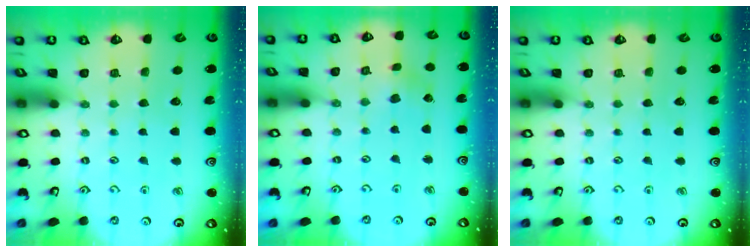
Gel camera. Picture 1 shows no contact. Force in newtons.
{"total": 1.8, "press": 1.8, "slide": 0.3}
{"total": 0.0}